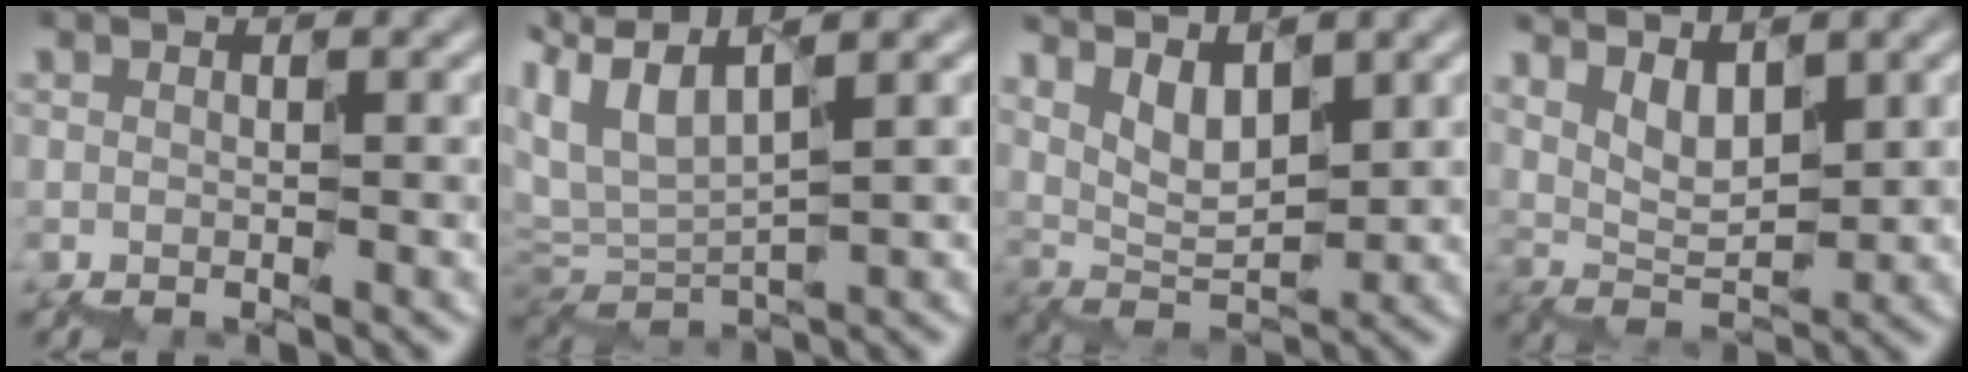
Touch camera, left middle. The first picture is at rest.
{"total": 4.8, "force": [3.7, 1.6, 2.6], "torque": [-0.079, 0.026, 0.070]}
{"total": 3.1, "force": [2.5, 1.1, 1.4], "torque": [-0.039, -0.001, 0.049]}
{"total": 2.6, "force": [2.3, 0.9, 1.0], "torque": [-0.030, 0.000, 0.046]}